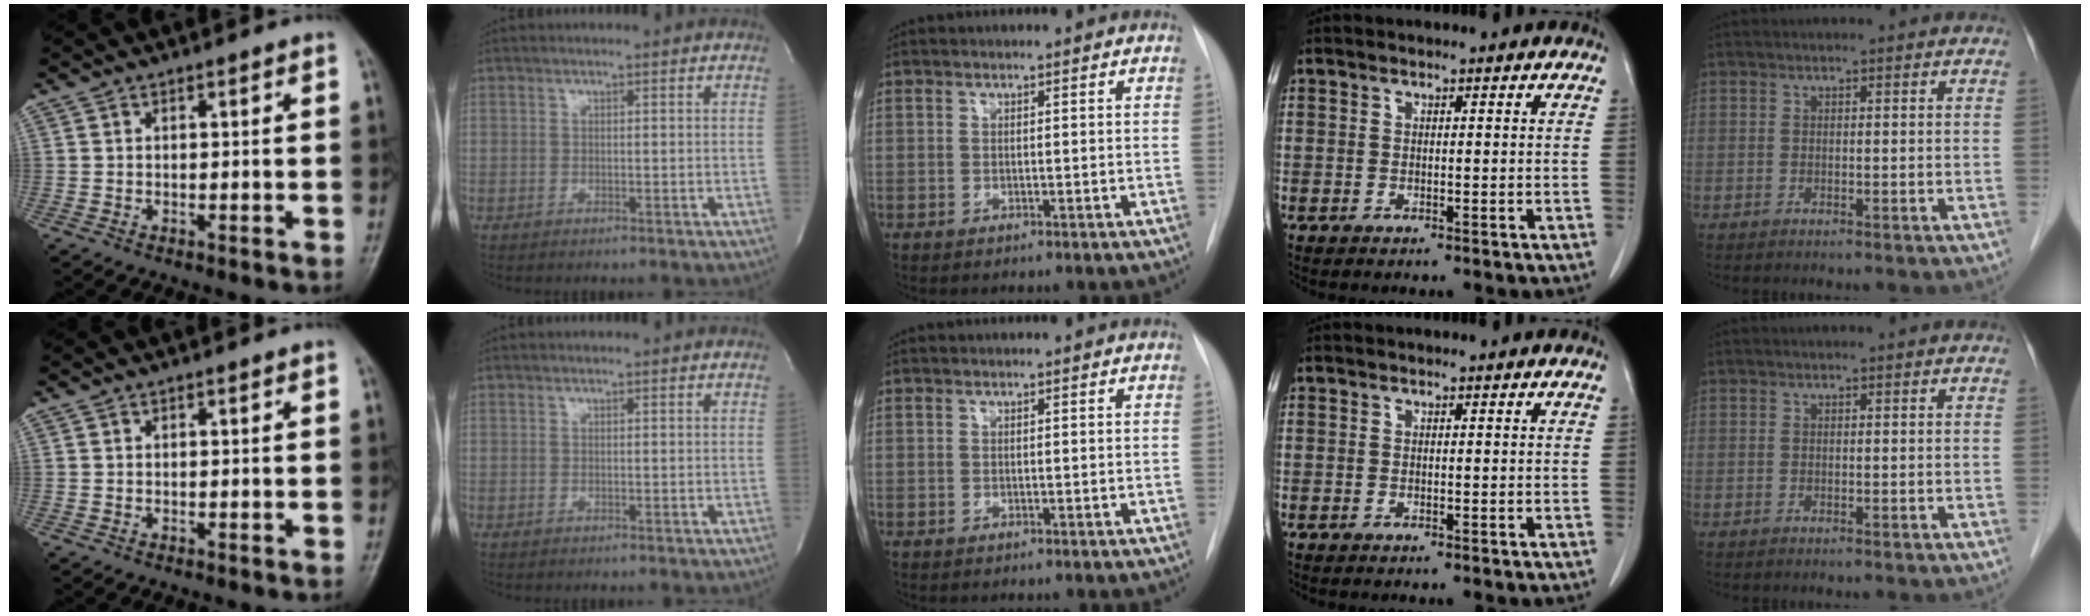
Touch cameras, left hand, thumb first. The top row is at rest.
{}